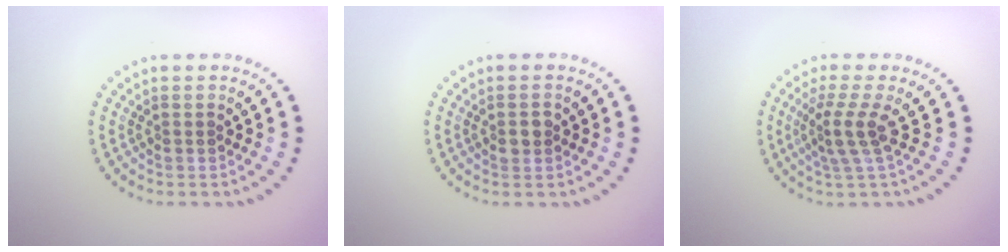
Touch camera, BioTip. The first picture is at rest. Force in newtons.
{"total": 1.1, "press": 1.1, "slide": 0.1}
{"total": 2.9, "press": 2.0, "slide": 2.1}